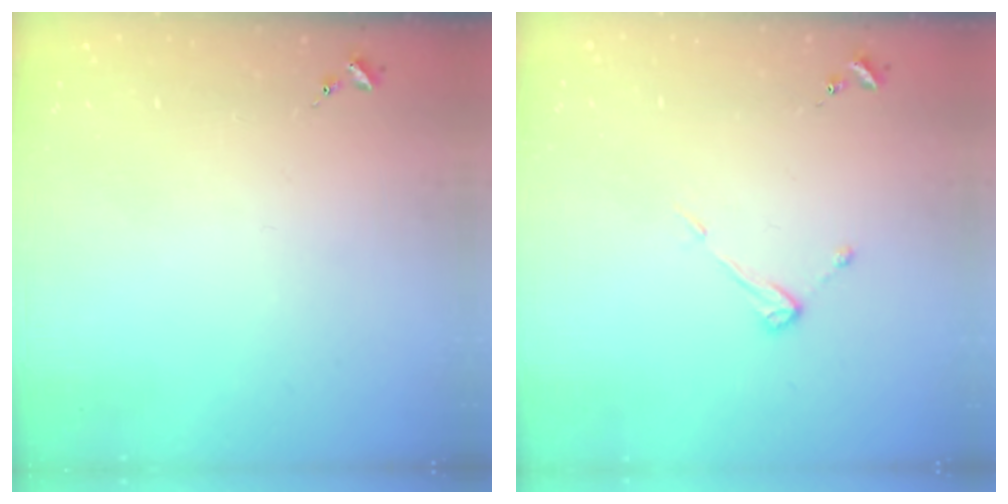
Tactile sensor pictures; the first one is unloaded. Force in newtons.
{"total": 4.2, "press": 4.2, "slide": 0.3}